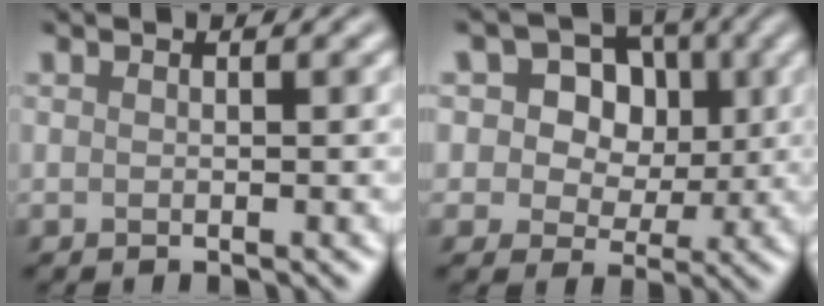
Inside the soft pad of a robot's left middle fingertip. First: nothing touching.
{"total": 7.3, "force": [2.4, 6.0, 3.4], "torque": [-0.064, 0.030, 0.033]}